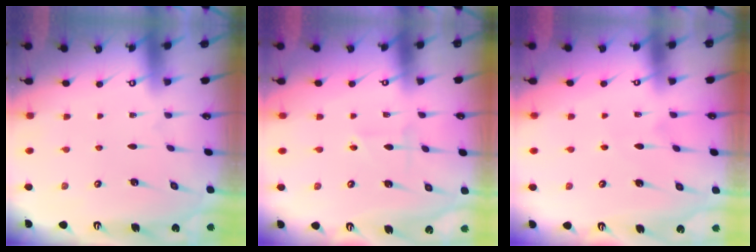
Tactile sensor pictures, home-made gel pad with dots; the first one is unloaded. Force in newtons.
{"total": 1.5, "press": 1.5, "slide": 0.2}
{"total": 4.6, "press": 4.6, "slide": 0.5}